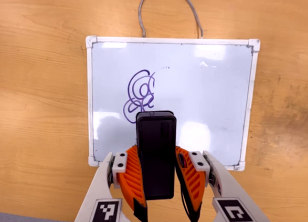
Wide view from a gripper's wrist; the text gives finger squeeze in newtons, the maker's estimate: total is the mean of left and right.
{"total": 7.1, "left": 6.4, "right": 7.8}